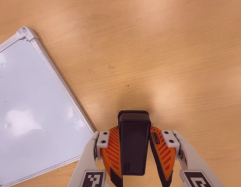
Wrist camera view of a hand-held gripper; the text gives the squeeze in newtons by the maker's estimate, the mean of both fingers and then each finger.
{"total": 5.3, "left": 4.2, "right": 6.5}